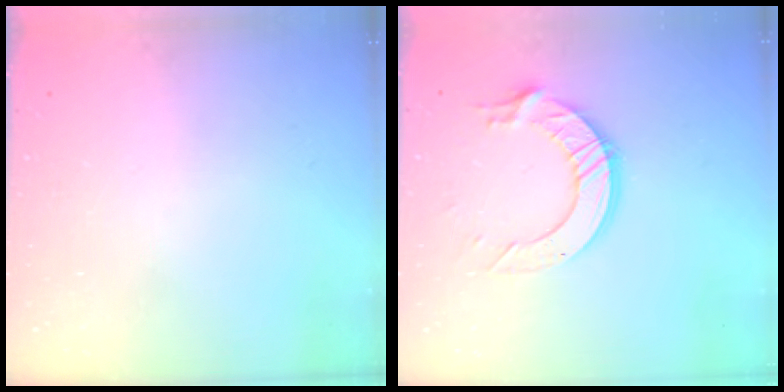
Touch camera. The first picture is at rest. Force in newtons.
{"total": 11.8, "press": 11.8, "slide": 1.1}